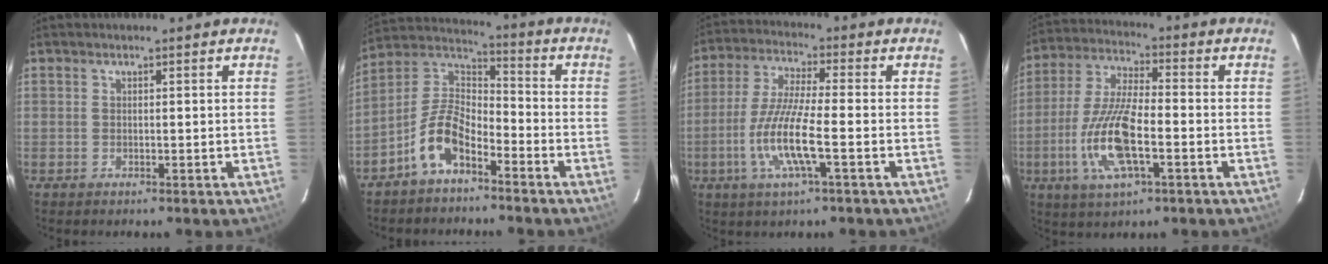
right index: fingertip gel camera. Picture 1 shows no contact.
{"total": 10.2, "force": [-5.9, 4.7, 6.8], "torque": [-0.150, 0.024, -0.118]}
{"total": 10.7, "force": [-3.4, 1.0, 10.1], "torque": [-0.216, -0.008, -0.067]}
{"total": 14.0, "force": [-4.3, 4.4, 12.6], "torque": [-0.268, -0.006, -0.084]}